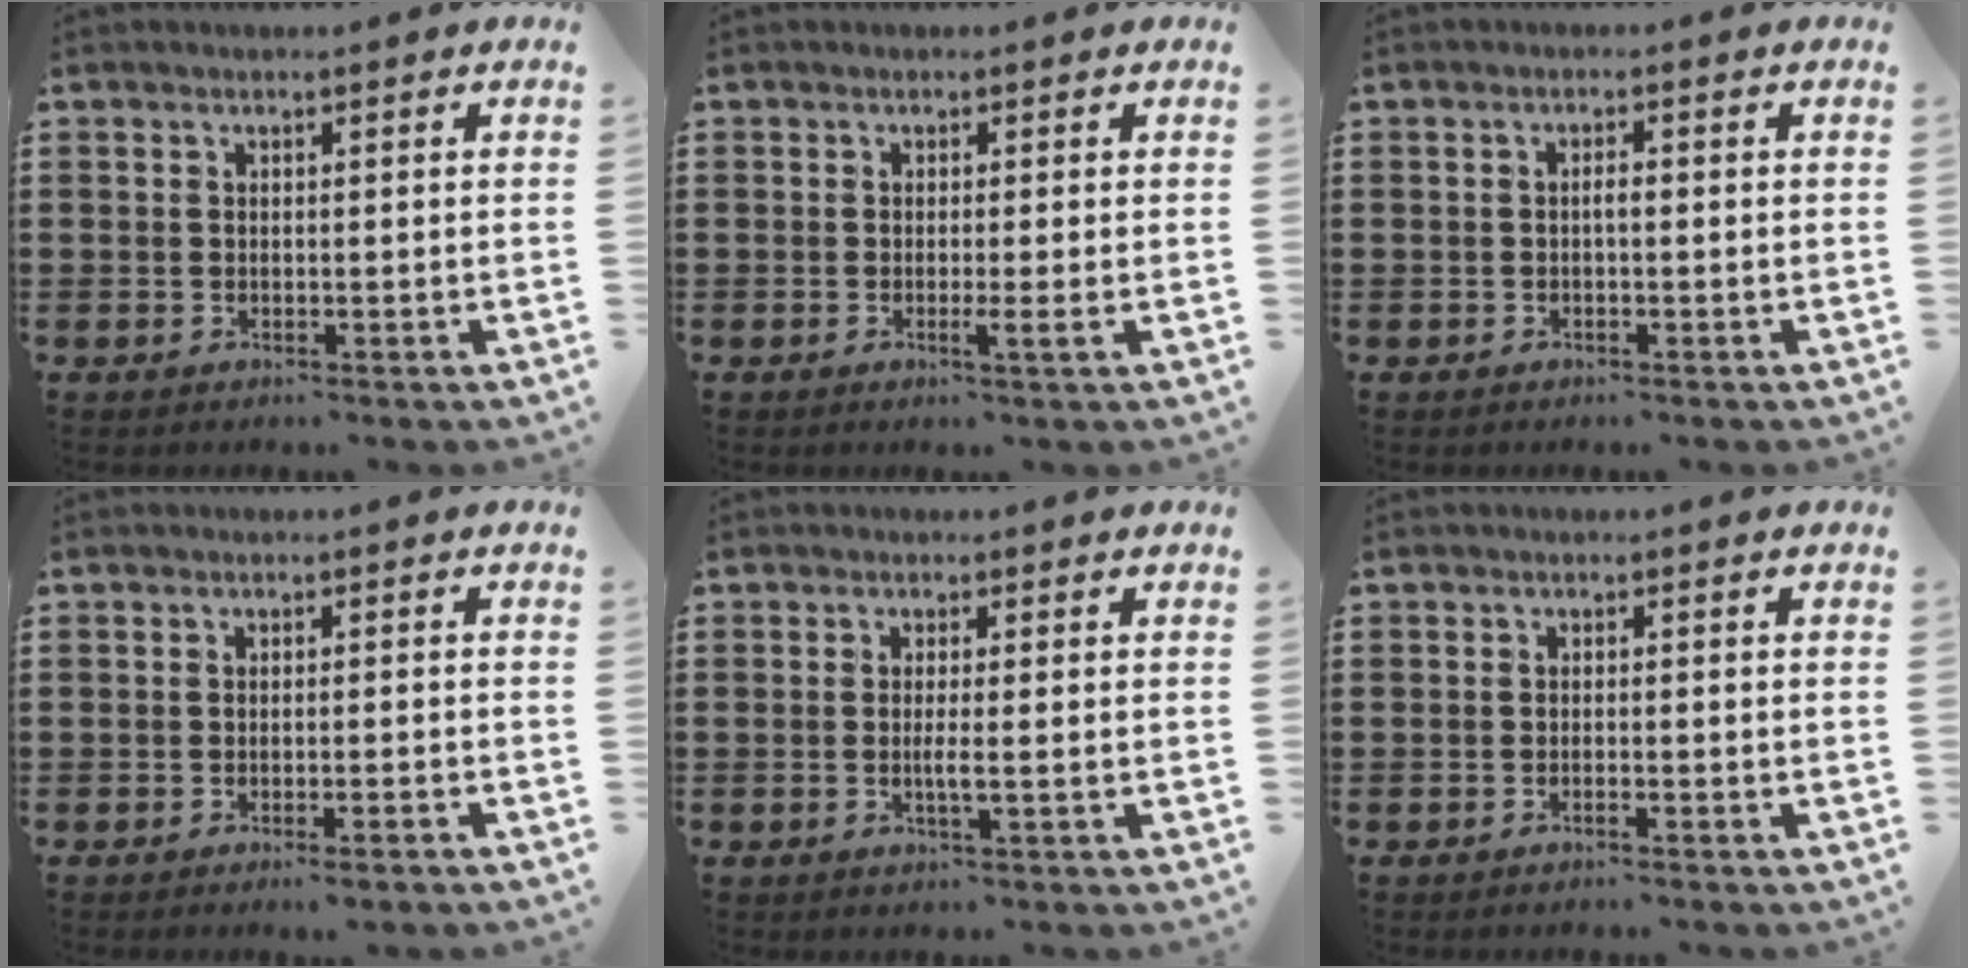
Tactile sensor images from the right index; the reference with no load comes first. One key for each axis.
{"total": 2.0, "fx": -0.5, "fy": -0.3, "fz": 1.9, "tx": -0.032, "ty": -0.010, "tz": -0.010}
{"total": 1.2, "fx": -0.2, "fy": 0.3, "fz": 1.2, "tx": -0.022, "ty": -0.002, "tz": -0.003}
{"total": 1.1, "fx": -0.8, "fy": -0.1, "fz": 0.7, "tx": -0.013, "ty": -0.002, "tz": -0.016}
{"total": 2.1, "fx": -0.3, "fy": -0.1, "fz": 2.1, "tx": -0.037, "ty": -0.006, "tz": -0.007}
{"total": 0.8, "fx": -0.6, "fy": -0.1, "fz": 0.5, "tx": -0.009, "ty": -0.003, "tz": -0.010}